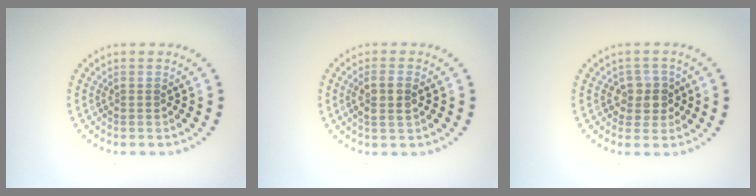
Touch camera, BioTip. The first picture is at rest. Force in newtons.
{"total": 2.4, "press": 2.2, "slide": 1.0}
{"total": 2.2, "press": 2.1, "slide": 0.8}